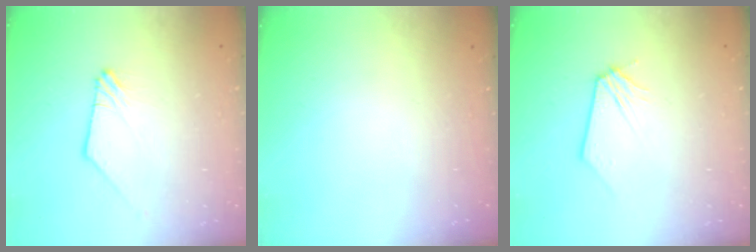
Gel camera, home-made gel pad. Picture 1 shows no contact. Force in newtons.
{"total": 0.0}
{"total": 0.0}